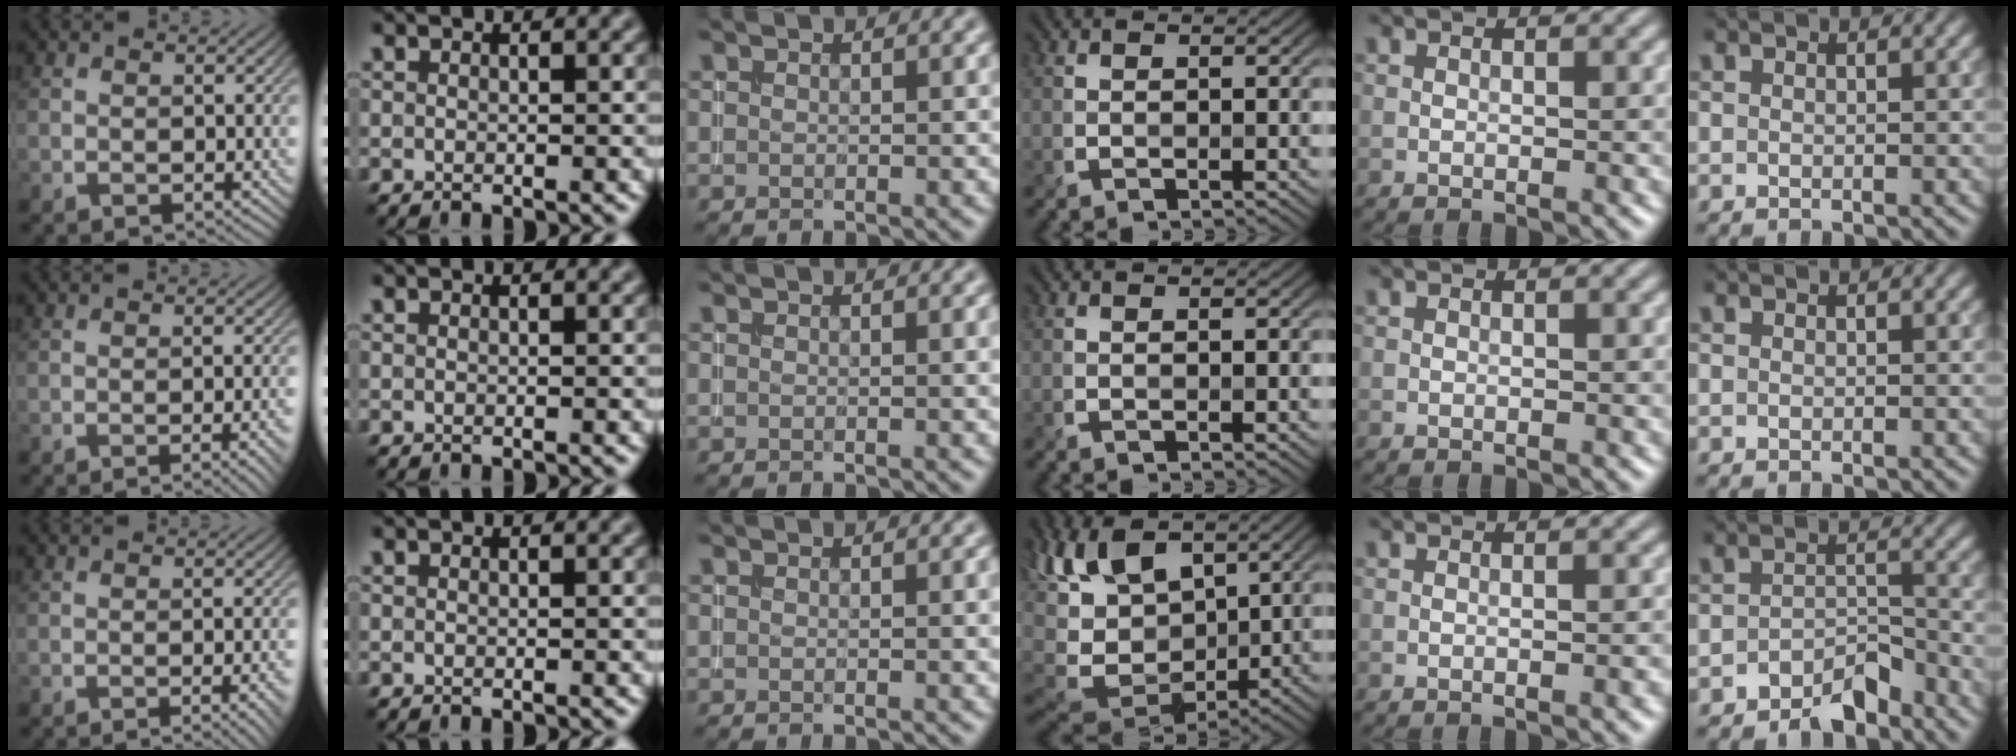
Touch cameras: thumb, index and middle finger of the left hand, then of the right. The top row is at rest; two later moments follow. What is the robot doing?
{"motion": "insert", "object": "backpack"}